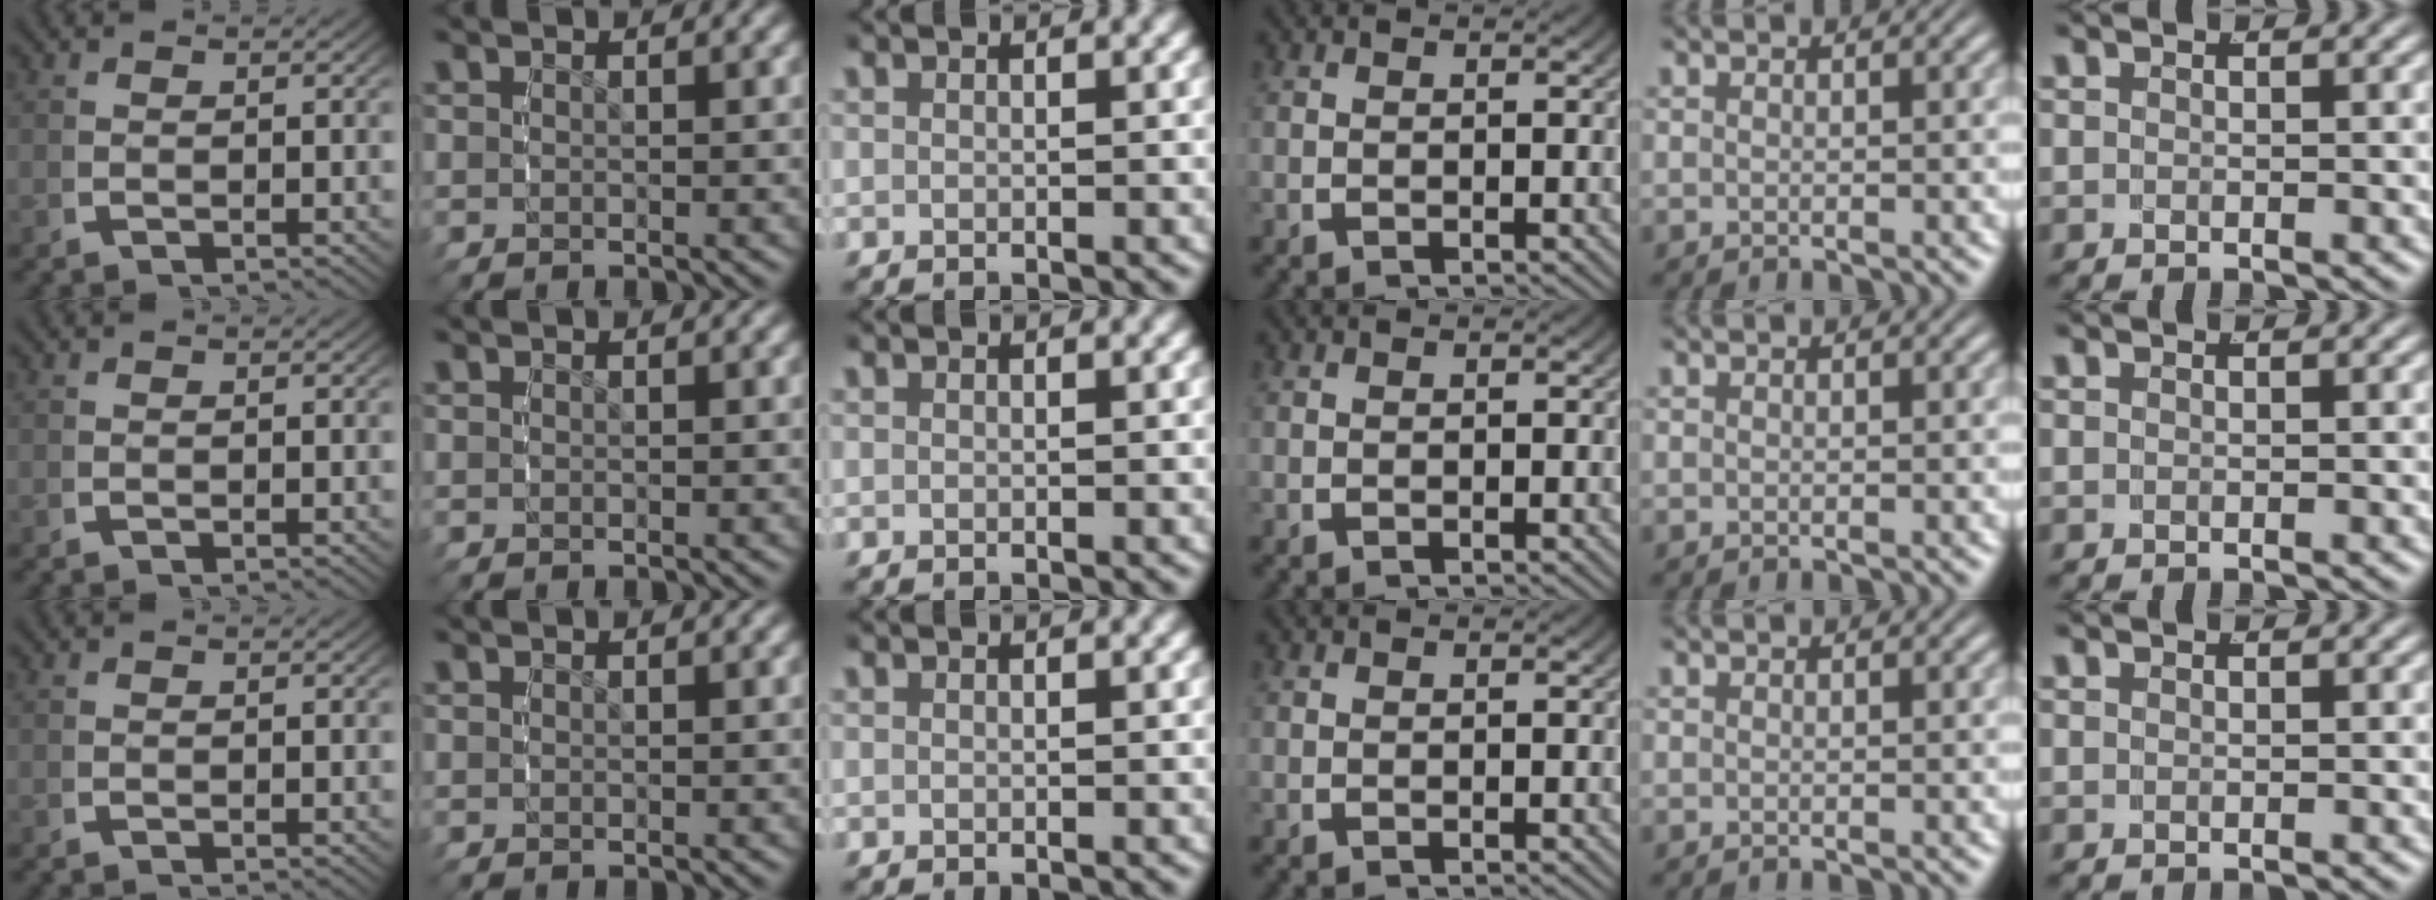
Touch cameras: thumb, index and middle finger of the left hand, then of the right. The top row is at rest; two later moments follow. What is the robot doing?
{"motion": "reach", "object": "ribbon"}